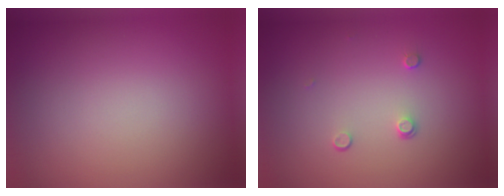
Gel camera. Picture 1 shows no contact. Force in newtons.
{"total": 0.9, "press": 0.6, "slide": 0.6}